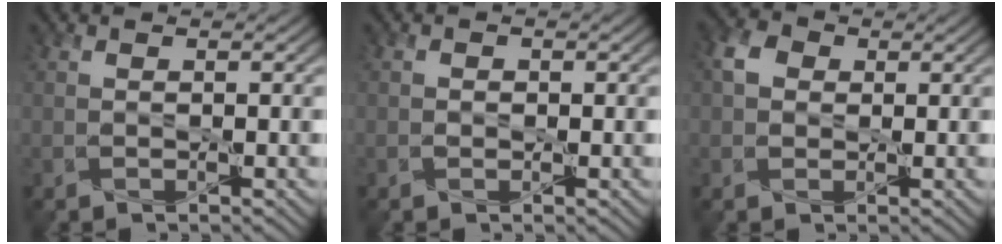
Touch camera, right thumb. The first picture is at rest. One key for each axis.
{"total": 0.7, "fx": -0.3, "fy": 0.6, "fz": 0.2, "tx": -0.005, "ty": -0.002, "tz": -0.009}
{"total": 3.2, "fx": 0.5, "fy": 2.7, "fz": 1.7, "tx": -0.042, "ty": 0.006, "tz": 0.003}